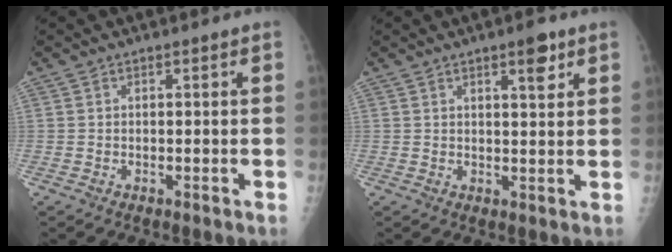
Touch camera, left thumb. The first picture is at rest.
{"total": 4.5, "force": [2.6, 1.4, 3.4], "torque": [-0.039, -0.015, 0.038]}